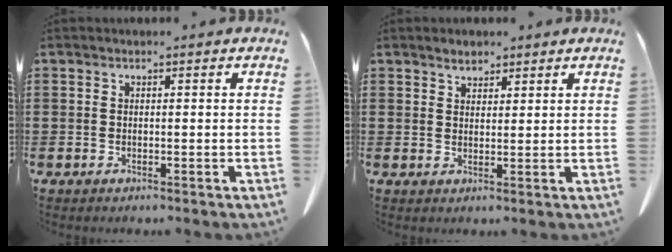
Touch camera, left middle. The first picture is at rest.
{"total": 2.4, "force": [2.1, 0.9, 0.6], "torque": [-0.007, -0.001, 0.040]}